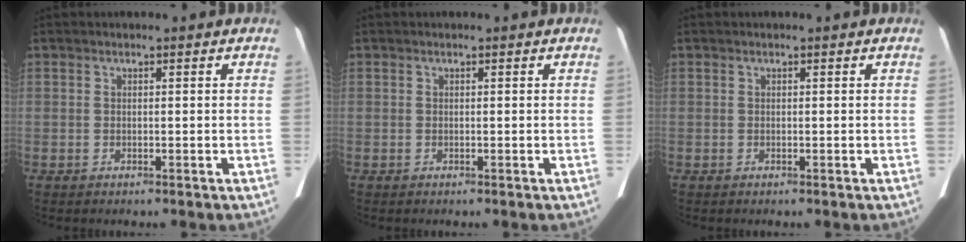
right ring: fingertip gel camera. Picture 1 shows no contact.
{"total": 0.0}
{"total": 0.0}